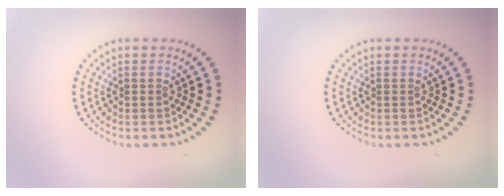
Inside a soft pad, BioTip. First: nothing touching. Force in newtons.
{"total": 0.0}